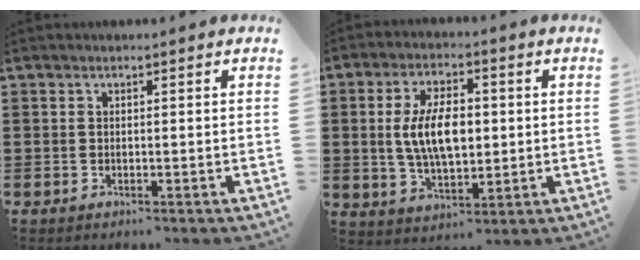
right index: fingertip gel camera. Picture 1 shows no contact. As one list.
[{"total": 9.0, "force": [0.4, 4.4, 7.8], "torque": [-0.161, 0.003, 0.001]}]